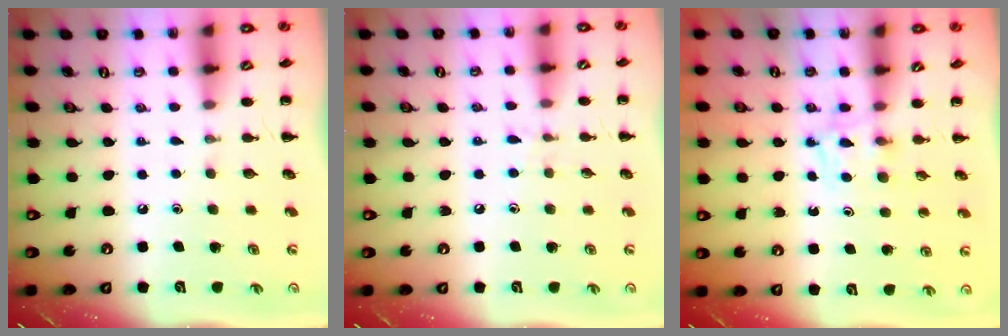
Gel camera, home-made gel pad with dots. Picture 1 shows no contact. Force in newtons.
{"total": 5.4, "press": 5.1, "slide": 1.7}
{"total": 4.7, "press": 4.5, "slide": 1.6}